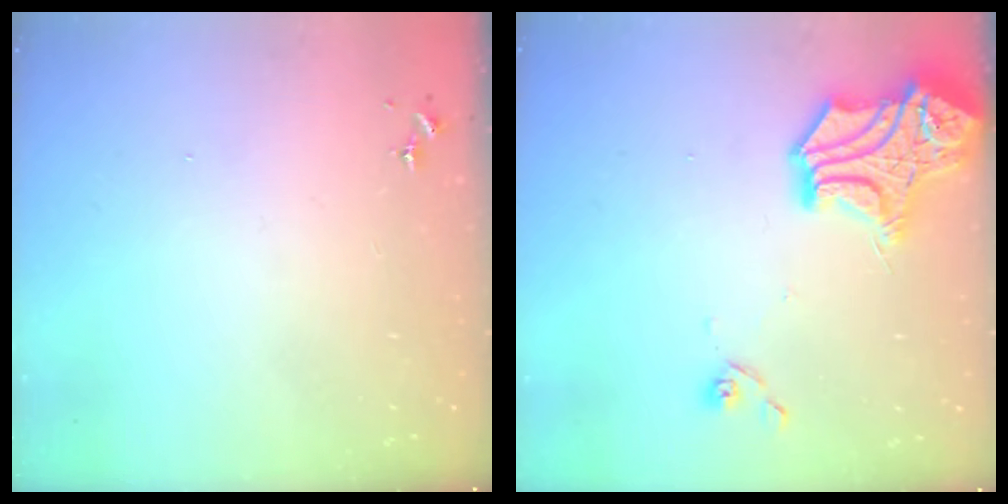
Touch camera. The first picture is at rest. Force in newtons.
{"total": 16.7, "press": 16.6, "slide": 2.0}